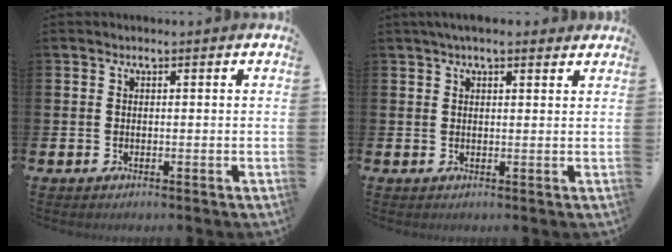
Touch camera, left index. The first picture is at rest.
{"total": 2.7, "force": [2.4, 0.6, 1.3], "torque": [-0.028, 0.000, 0.042]}